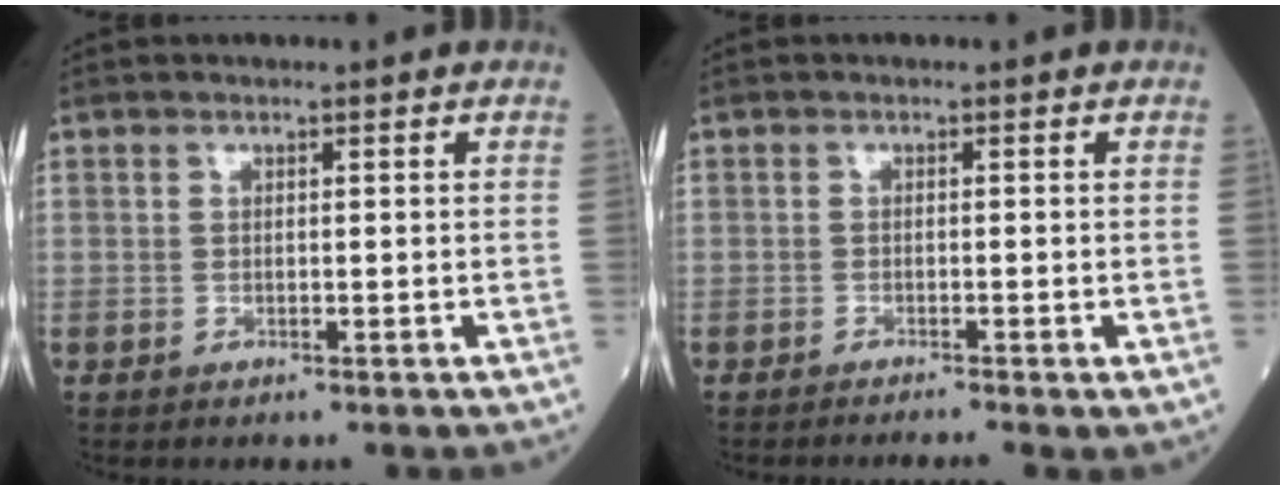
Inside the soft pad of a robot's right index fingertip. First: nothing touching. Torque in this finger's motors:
{"motor_torque": [0.20, -0.24, 0.14, 0.03]}